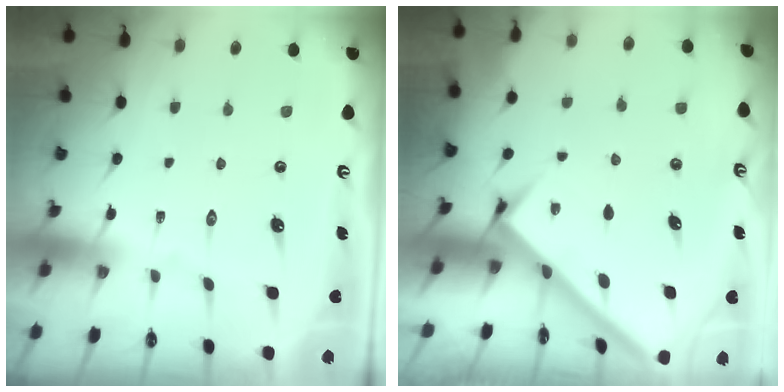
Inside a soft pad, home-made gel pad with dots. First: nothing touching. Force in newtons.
{"total": 2.4, "press": 2.4, "slide": 0.2}